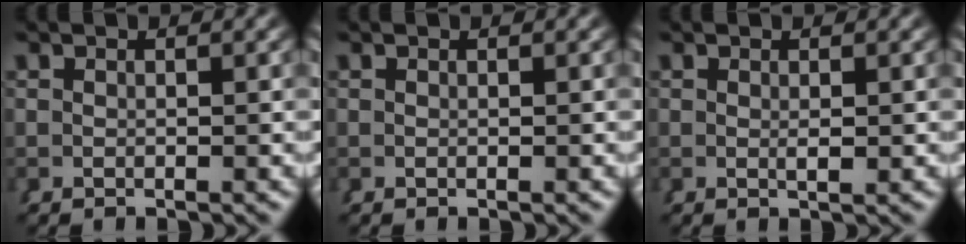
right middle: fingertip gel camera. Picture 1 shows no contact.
{"total": 0.0}
{"total": 0.7, "force": [0.1, -0.2, 0.7], "torque": [-0.009, -0.008, 0.006]}